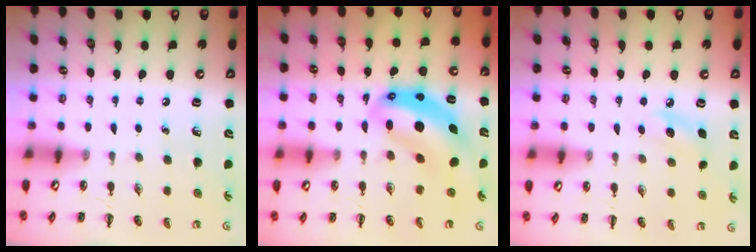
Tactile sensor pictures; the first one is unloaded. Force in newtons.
{"total": 10.0, "press": 9.7, "slide": 2.6}
{"total": 7.4, "press": 7.2, "slide": 1.8}